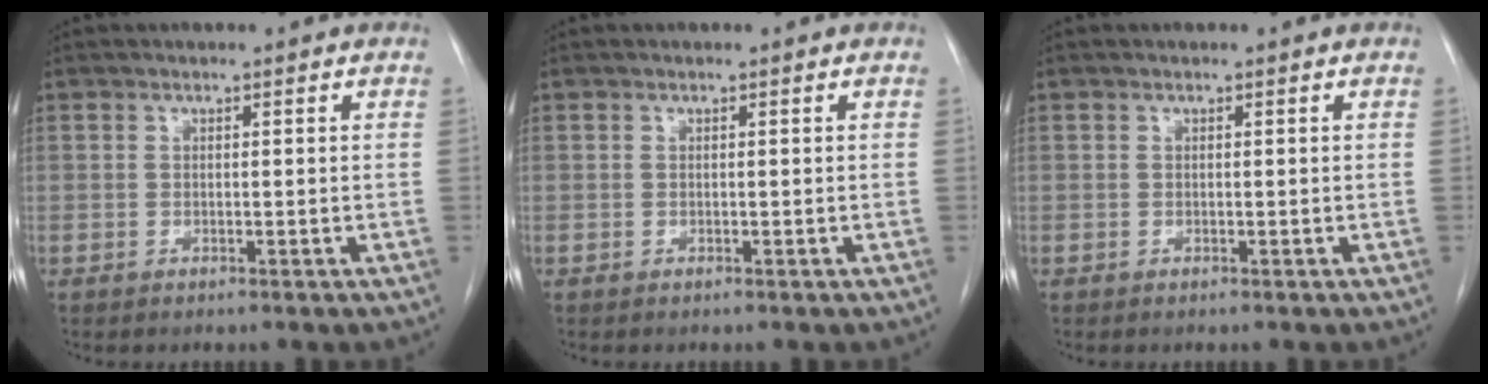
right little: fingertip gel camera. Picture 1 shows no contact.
{"total": 0.0}
{"total": 0.0}